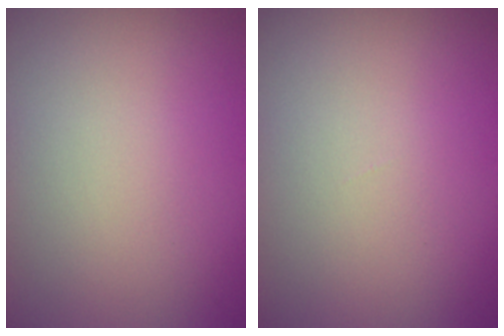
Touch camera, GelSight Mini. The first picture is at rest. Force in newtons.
{"total": 0.0}